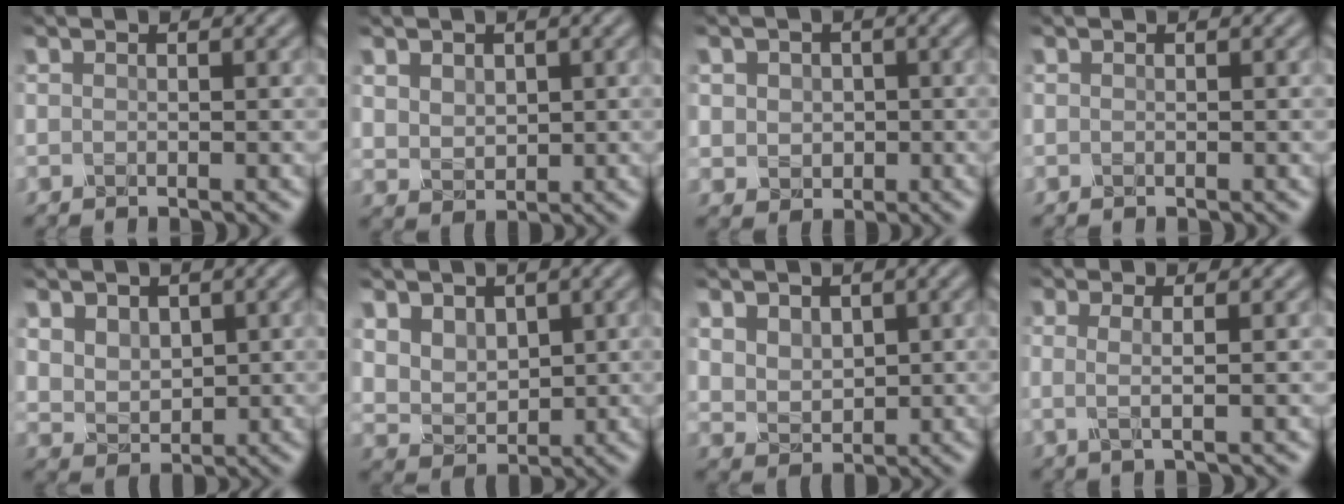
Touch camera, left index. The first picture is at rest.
{"total": 2.2, "force": [0.9, 1.7, 1.1], "torque": [-0.028, -0.005, 0.022]}
{"total": 2.7, "force": [0.3, 2.4, 1.2], "torque": [-0.021, 0.003, -0.002]}
{"total": 0.0}
{"total": 3.6, "force": [1.6, 2.6, 1.9], "torque": [-0.047, -0.008, 0.035]}
{"total": 4.1, "force": [1.9, 3.0, 2.0], "torque": [-0.057, -0.010, 0.049]}
{"total": 3.1, "force": [1.3, 2.3, 1.7], "torque": [-0.042, -0.007, 0.026]}
{"total": 2.0, "force": [0.2, 0.6, 1.9], "torque": [-0.037, -0.002, -0.002]}